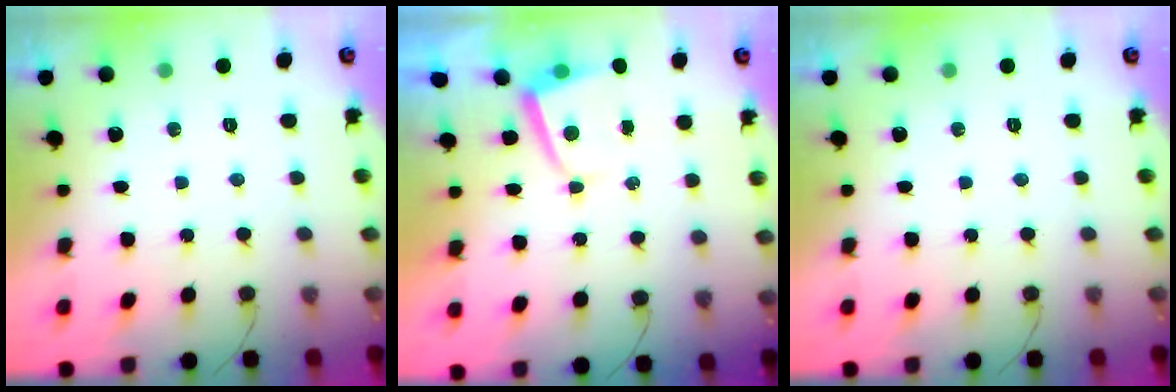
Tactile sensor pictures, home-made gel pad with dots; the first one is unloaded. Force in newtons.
{"total": 1.8, "press": 1.8, "slide": 0.3}
{"total": 0.0}